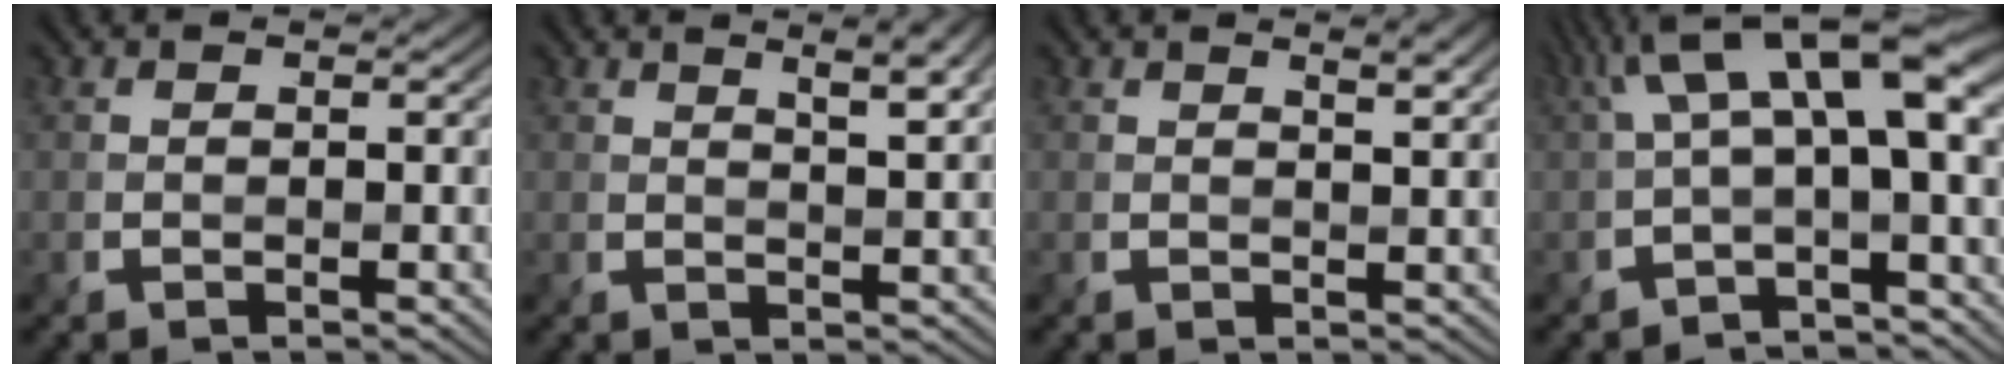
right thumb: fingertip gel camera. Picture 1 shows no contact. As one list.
[{"total": 5.3, "force": [3.0, 1.2, 4.2], "torque": [-0.063, 0.009, 0.046]}, {"total": 2.6, "force": [1.7, 0.5, 1.9], "torque": [-0.028, -0.001, 0.026]}, {"total": 10.0, "force": [1.6, 3.1, 9.4], "torque": [-0.158, 0.015, 0.025]}]